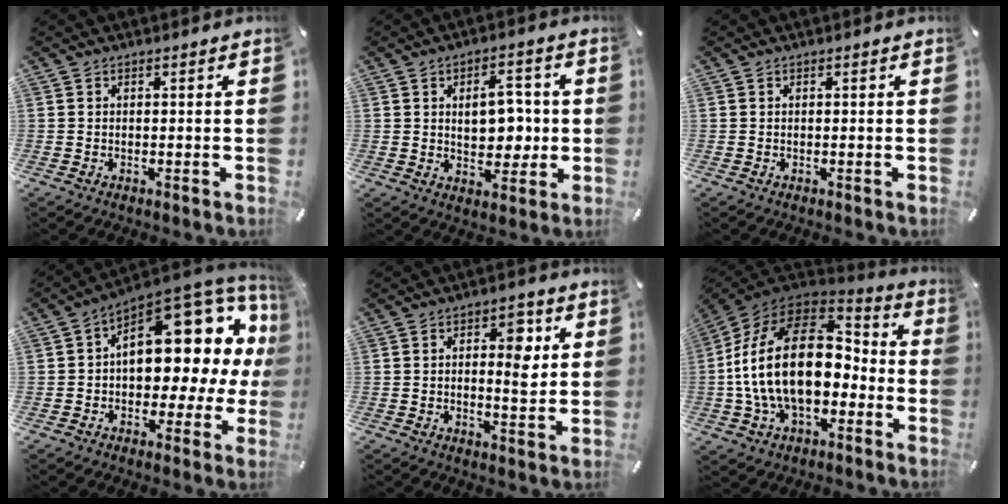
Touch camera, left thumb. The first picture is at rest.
{"total": 10.1, "force": [0.9, 6.6, 7.6], "torque": [-0.097, 0.003, 0.013]}
{"total": 0.0}
{"total": 17.6, "force": [6.9, 10.2, 12.6], "torque": [-0.141, -0.074, 0.111]}
{"total": 7.7, "force": [1.7, 3.8, 6.5], "torque": [-0.079, -0.008, 0.020]}
{"total": 25.4, "force": [-0.7, 16.4, 19.4], "torque": [-0.373, 0.020, -0.006]}